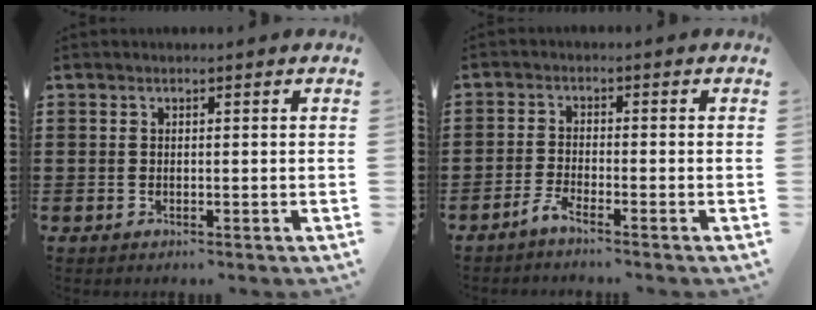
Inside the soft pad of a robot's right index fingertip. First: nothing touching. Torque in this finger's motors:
{"motor_torque": [2.14, 0.00, -0.10, 0.00]}